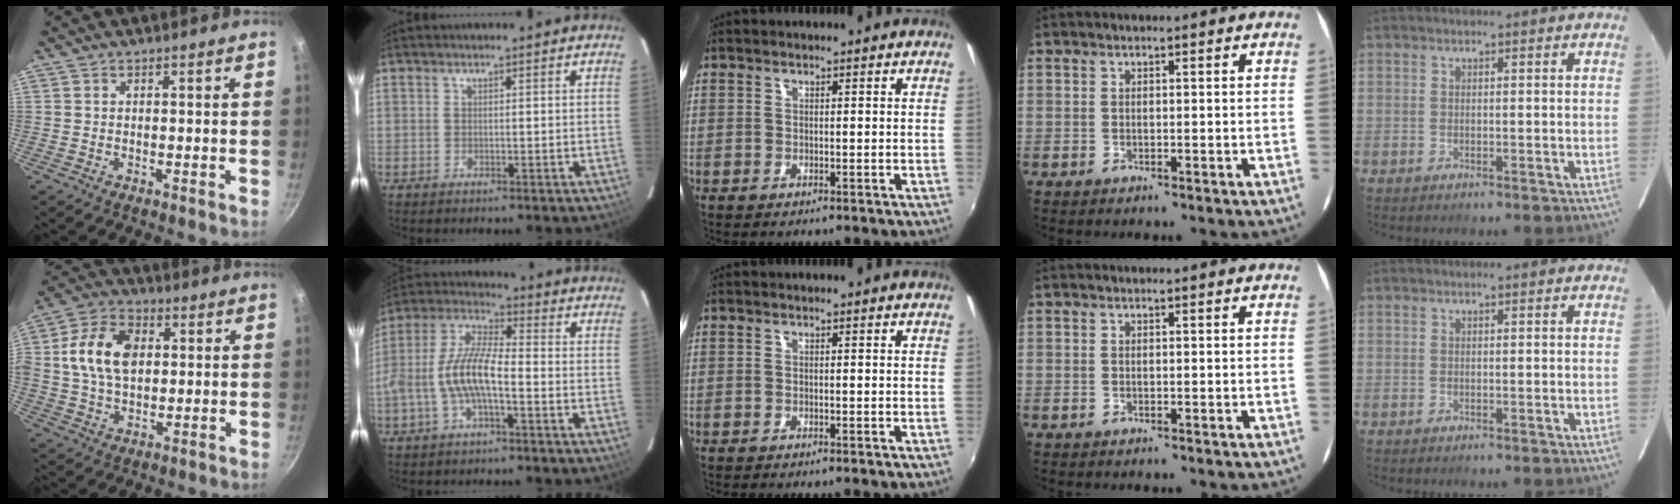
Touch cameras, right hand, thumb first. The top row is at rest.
{"thumb": {"total": 12.8, "force": [2.0, 8.5, 9.3], "torque": [-0.156, 0.010, 0.024]}, "index": {"total": 9.8, "force": [-3.0, 2.9, 8.9], "torque": [-0.195, 0.010, -0.058]}, "middle": {"total": 0.9, "force": [-0.8, 0.0, 0.4], "torque": [-0.005, -0.006, -0.013]}}